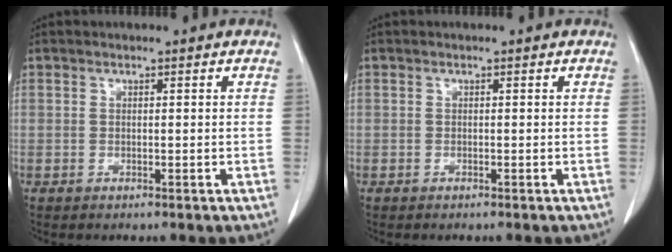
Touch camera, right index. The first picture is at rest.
{"total": 0.0}